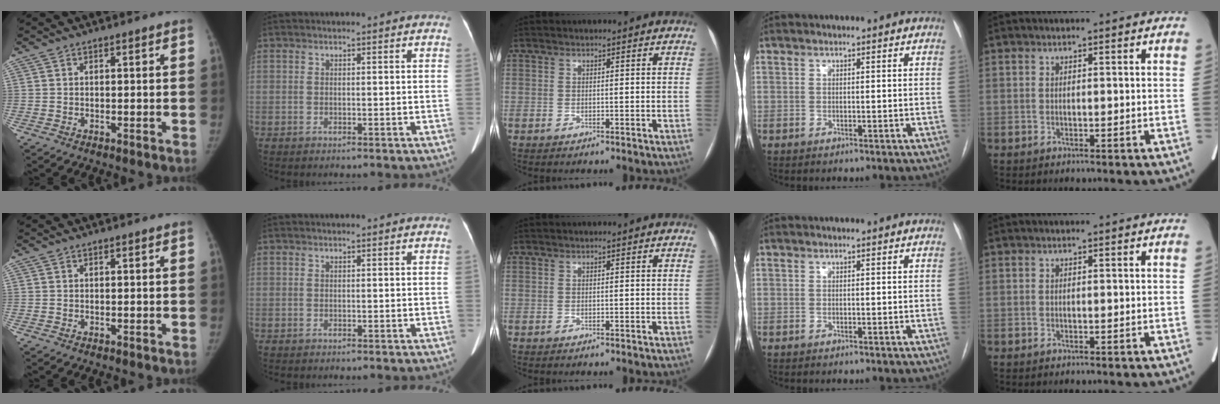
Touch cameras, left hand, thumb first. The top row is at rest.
{}